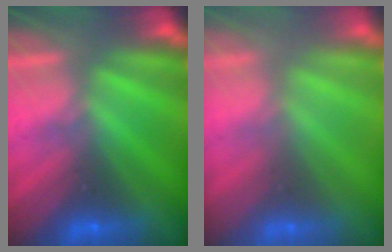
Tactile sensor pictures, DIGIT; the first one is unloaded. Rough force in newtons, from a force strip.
{"total": 3.0}